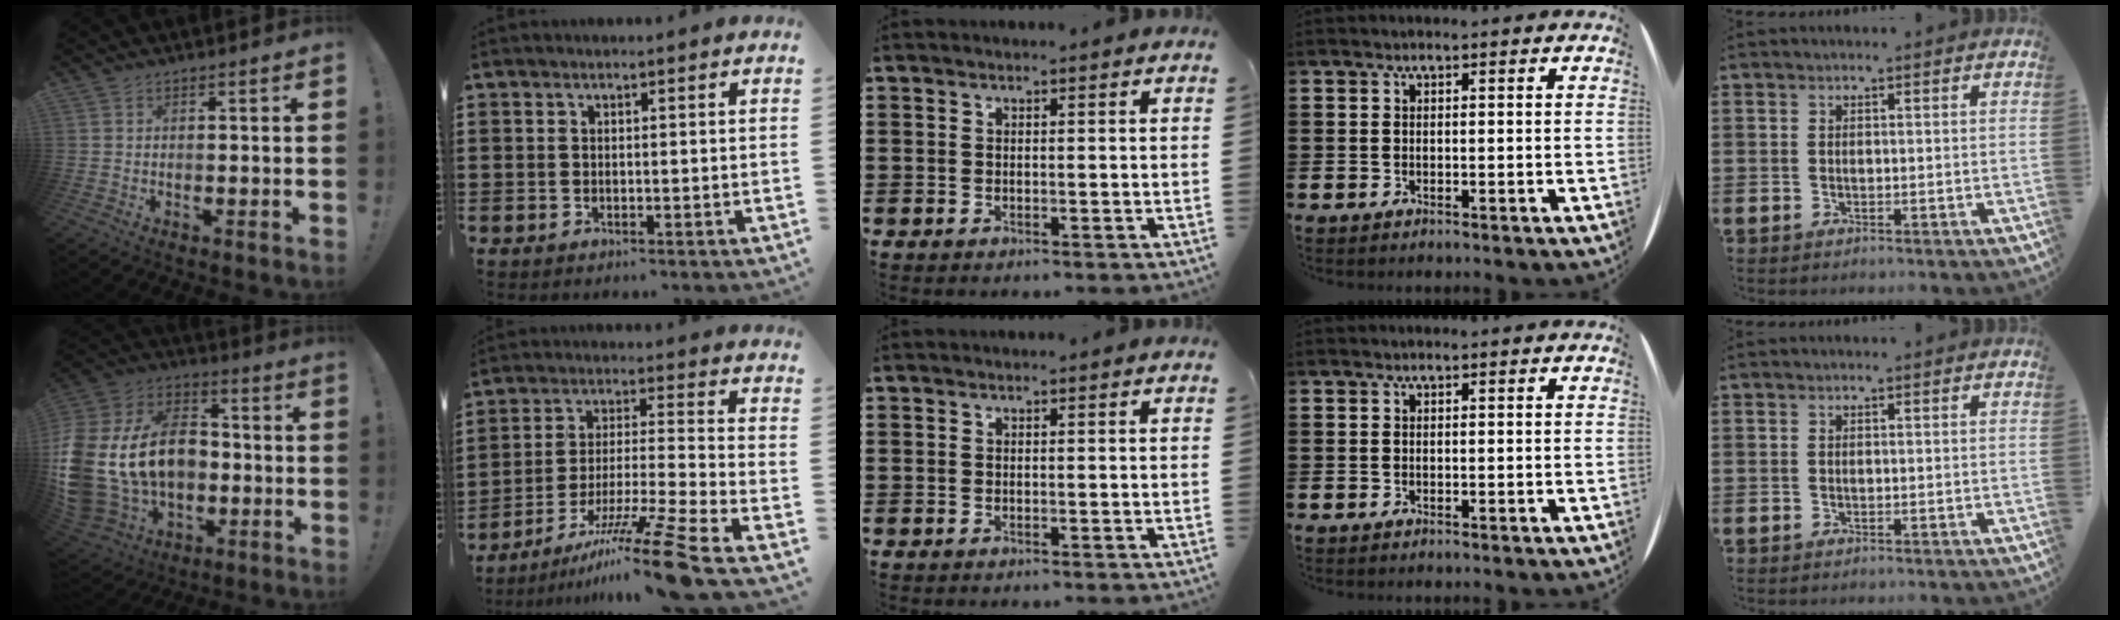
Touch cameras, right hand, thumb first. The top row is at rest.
{"thumb": {"total": 26.2, "force": [-0.9, 19.7, 17.2], "torque": [-0.346, 0.018, 0.019]}, "index": {"total": 14.6, "force": [-10.6, -1.2, 10.0], "torque": [-0.165, 0.016, -0.192]}}